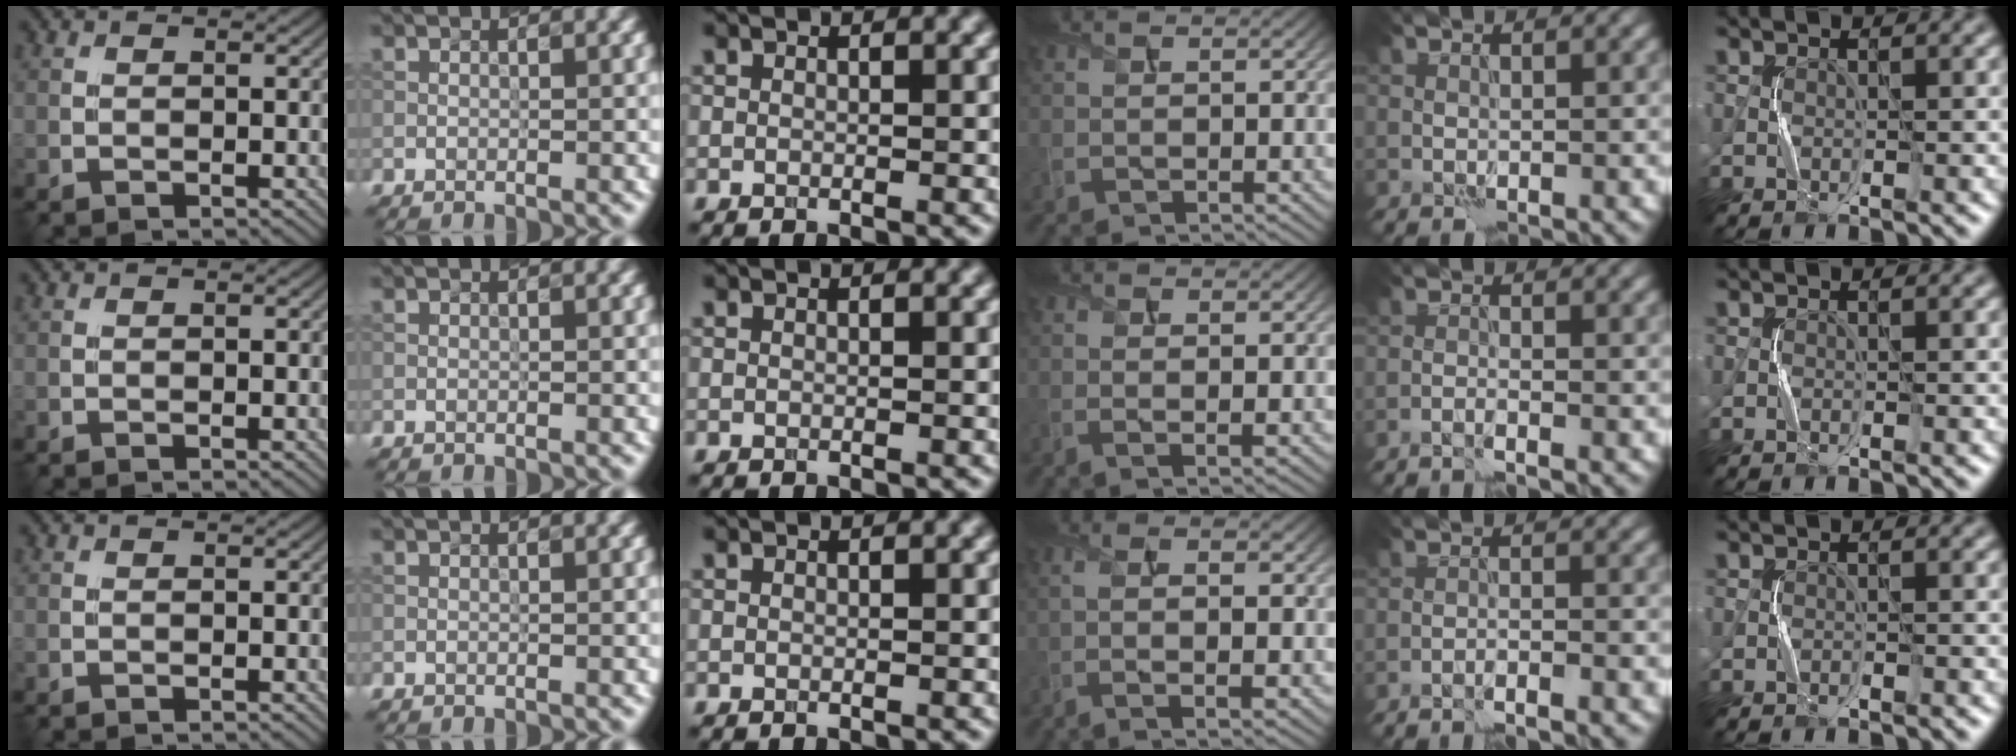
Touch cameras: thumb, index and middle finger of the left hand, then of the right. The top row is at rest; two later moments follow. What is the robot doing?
{"motion": "squeeze", "object": "sponge"}